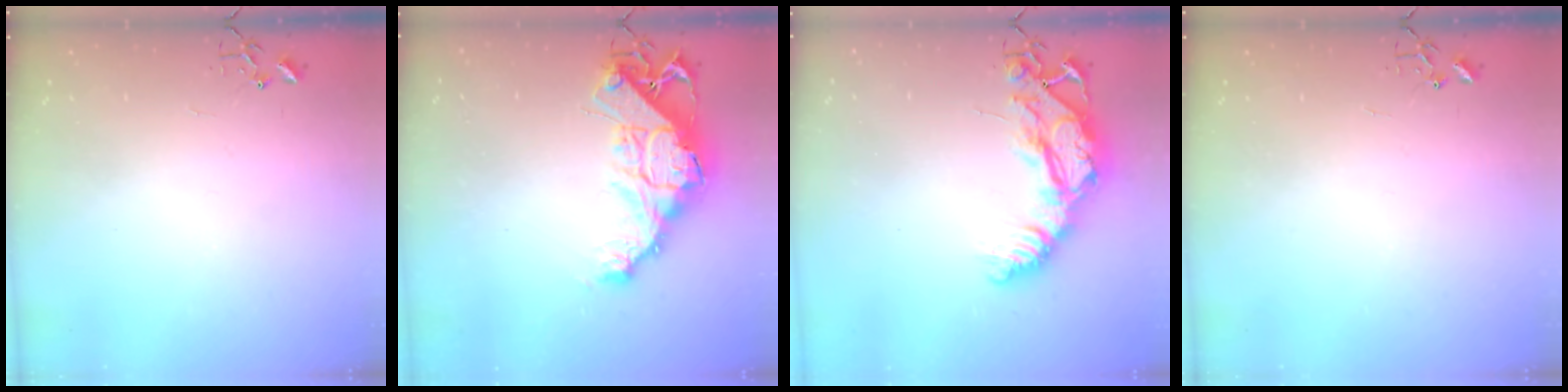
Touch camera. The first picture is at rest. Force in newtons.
{"total": 17.0, "press": 17.0, "slide": 1.2}
{"total": 19.9, "press": 19.8, "slide": 1.8}
{"total": 0.0}